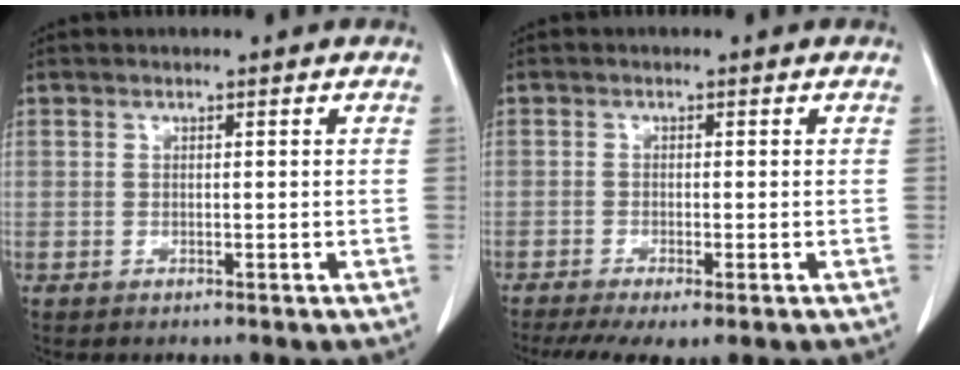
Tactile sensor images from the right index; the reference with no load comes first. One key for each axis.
{"total": 7.0, "fx": -4.8, "fy": 1.3, "fz": 4.9, "tx": -0.077, "ty": -0.016, "tz": -0.079}